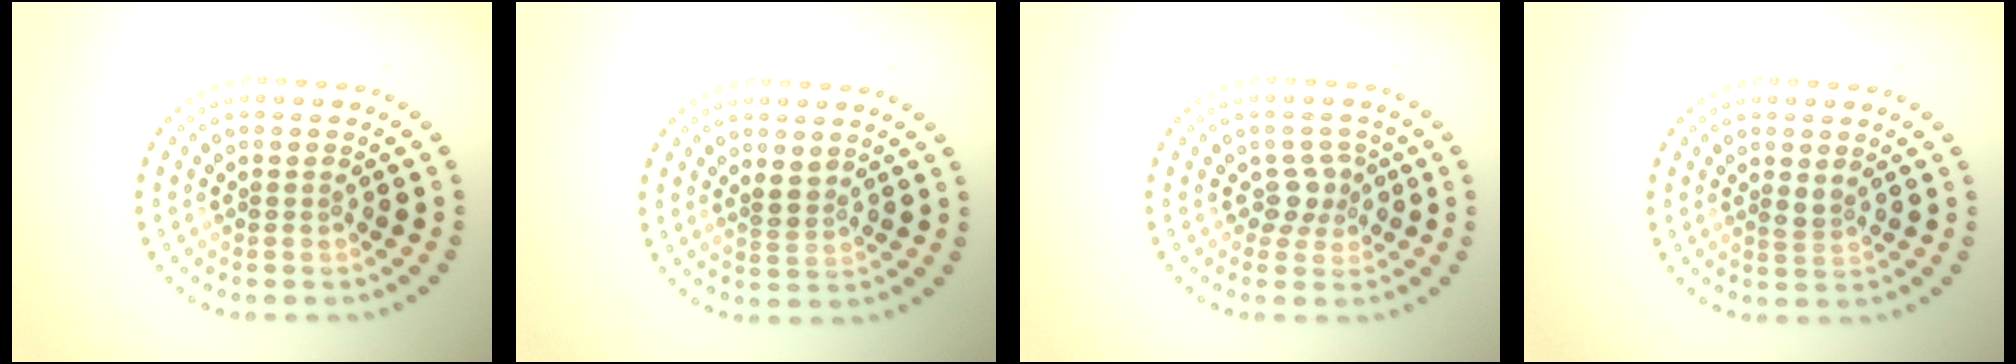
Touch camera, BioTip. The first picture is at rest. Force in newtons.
{"total": 1.1, "press": 0.9, "slide": 0.7}
{"total": 2.1, "press": 1.6, "slide": 1.3}
{"total": 1.1, "press": 1.1, "slide": 0.5}